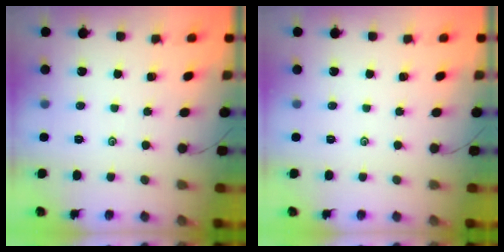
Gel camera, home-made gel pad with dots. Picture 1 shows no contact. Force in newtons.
{"total": 0.0}